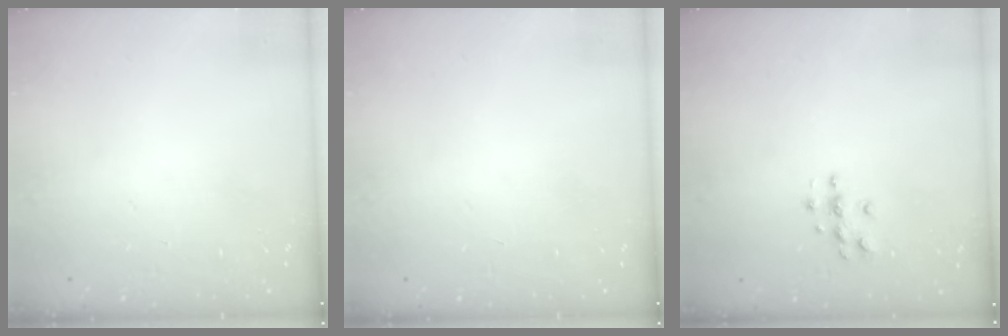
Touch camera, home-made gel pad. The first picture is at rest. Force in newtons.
{"total": 0.0}
{"total": 4.0, "press": 4.0, "slide": 0.5}